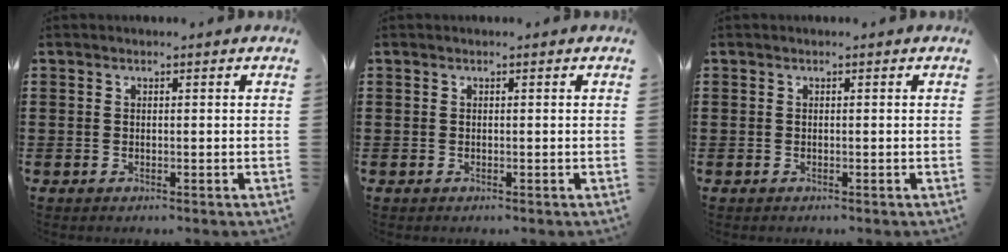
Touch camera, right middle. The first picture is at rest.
{"total": 0.0}
{"total": 0.0}